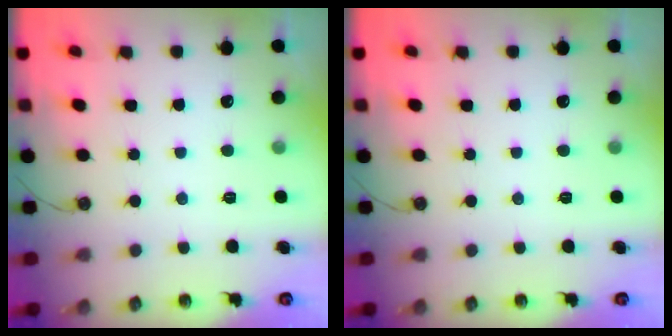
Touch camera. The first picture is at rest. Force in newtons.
{"total": 0.0}